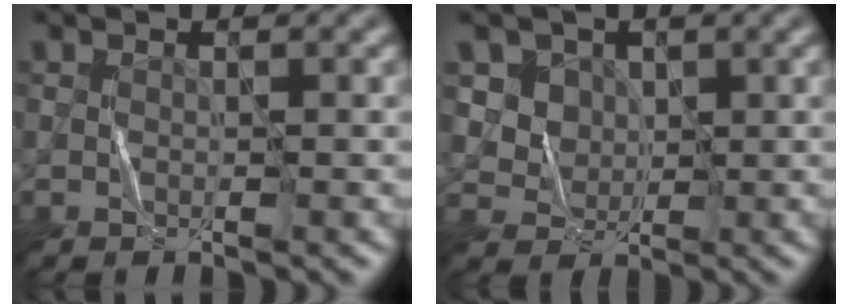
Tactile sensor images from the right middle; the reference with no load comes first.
{"total": 4.8, "force": [2.2, 3.8, 1.9], "torque": [-0.048, -0.008, 0.047]}